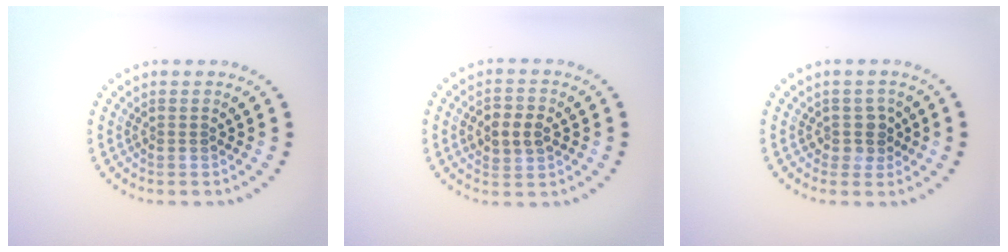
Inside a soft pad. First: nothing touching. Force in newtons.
{"total": 2.9, "press": 2.9, "slide": 0.3}
{"total": 1.9, "press": 1.6, "slide": 1.0}